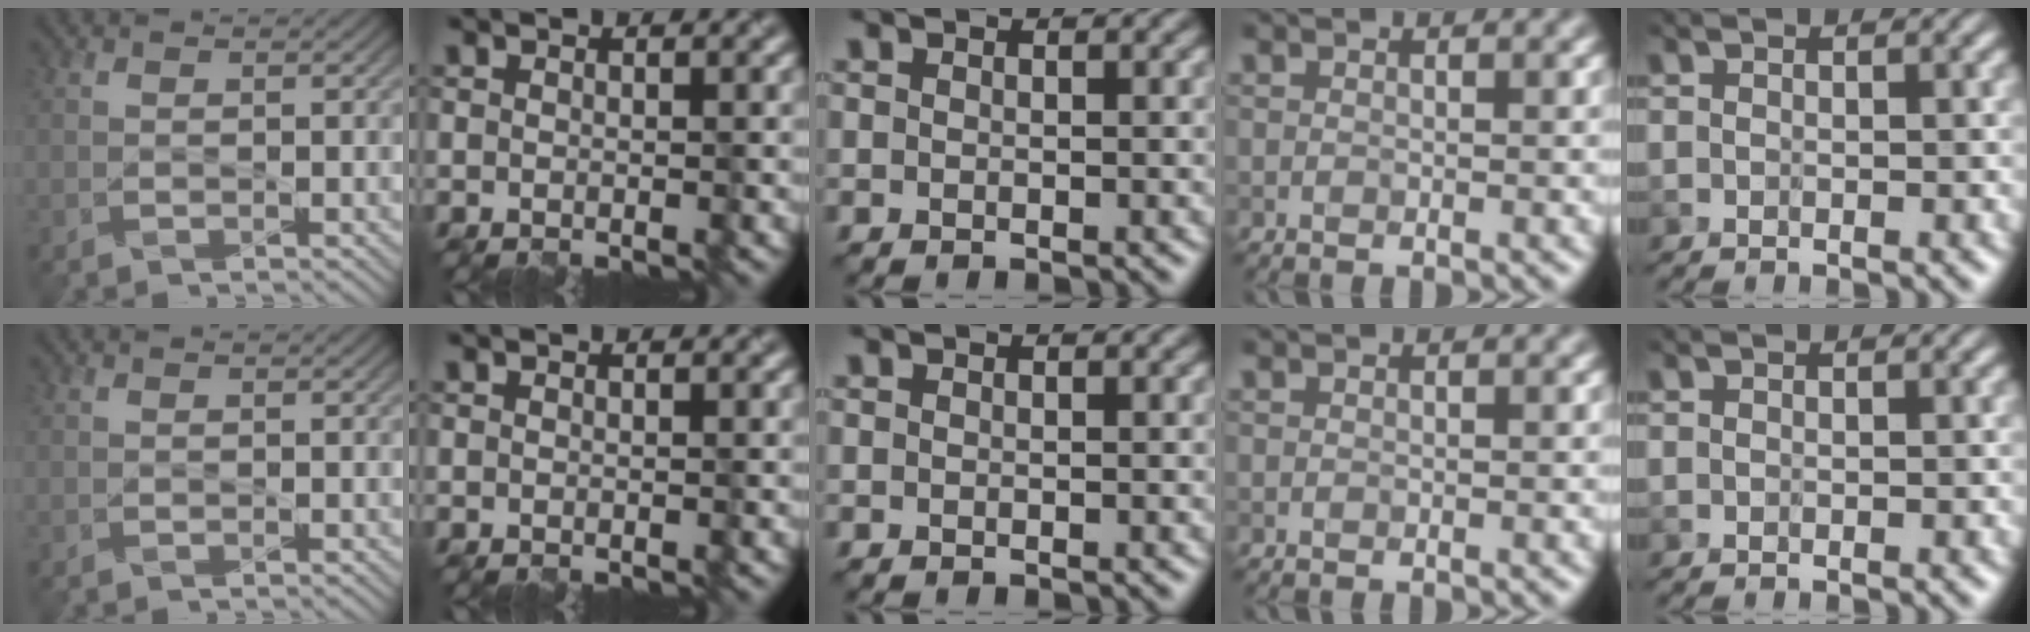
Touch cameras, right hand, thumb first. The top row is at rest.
{}